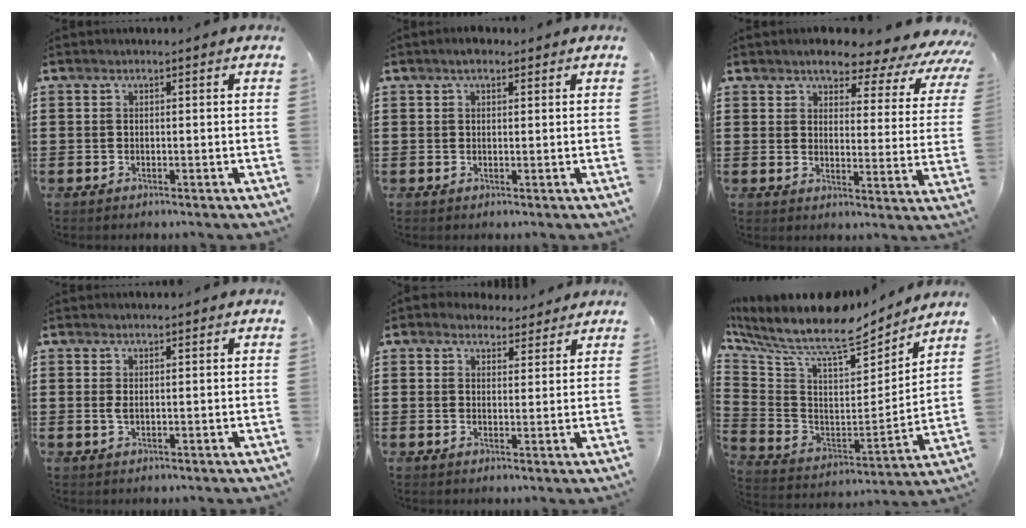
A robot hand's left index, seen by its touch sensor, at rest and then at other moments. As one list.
[{"total": 1.8, "force": [1.3, 0.8, 0.9], "torque": [-0.020, 0.004, 0.025]}, {"total": 4.9, "force": [4.4, 1.0, 1.9], "torque": [-0.045, -0.034, 0.068]}, {"total": 1.3, "force": [0.4, 0.3, 1.2], "torque": [-0.032, -0.001, 0.005]}, {"total": 3.6, "force": [3.2, 1.4, 0.5], "torque": [-0.020, -0.004, 0.061]}, {"total": 10.0, "force": [8.4, 2.2, 4.8], "torque": [-0.124, -0.071, 0.140]}]